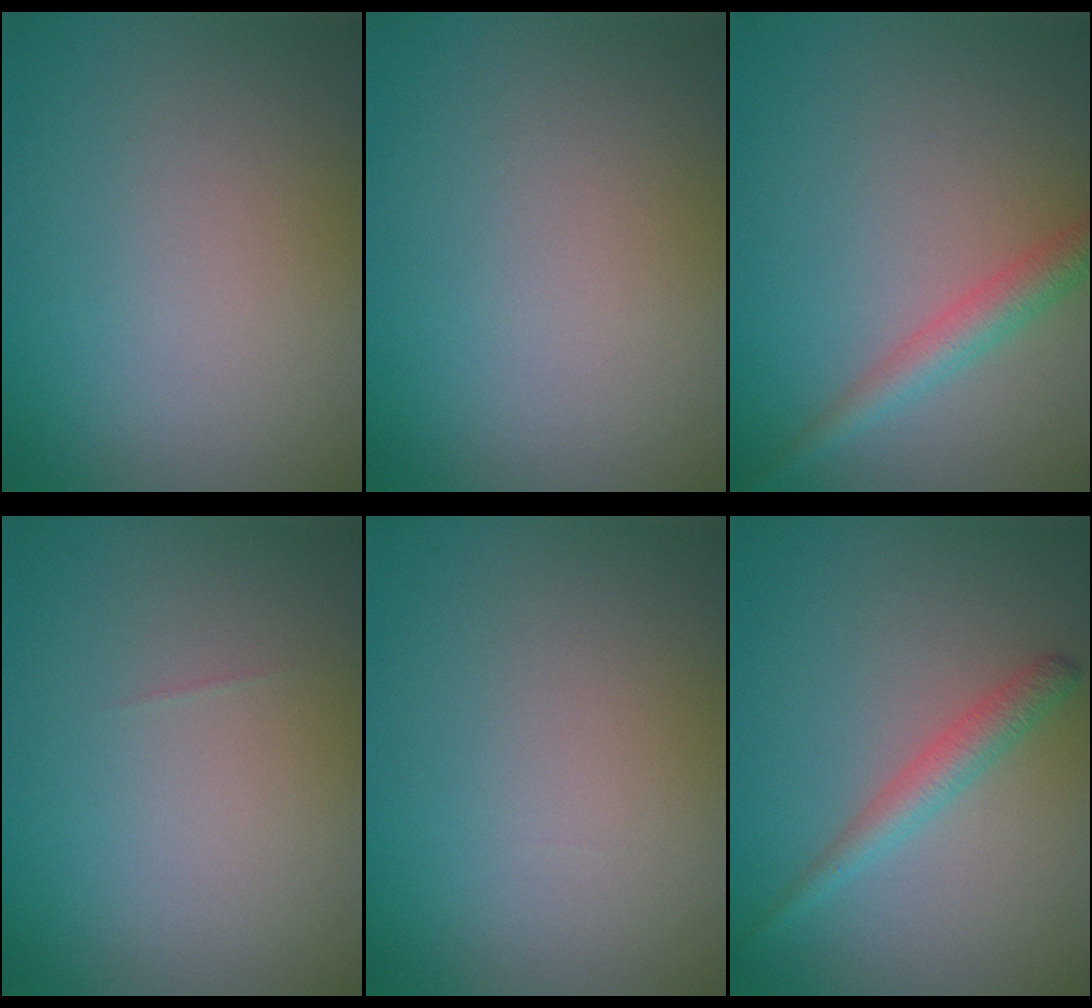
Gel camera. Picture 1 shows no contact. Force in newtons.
{"total": 0.0}
{"total": 2.8, "press": 2.8, "slide": 0.1}
{"total": 0.0}
{"total": 0.0}
{"total": 2.2, "press": 2.2, "slide": 0.0}